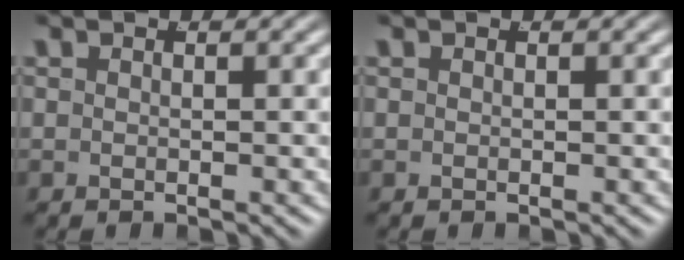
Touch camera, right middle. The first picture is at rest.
{"total": 0.0}